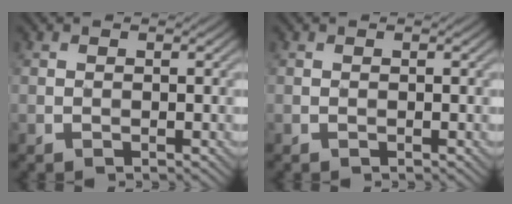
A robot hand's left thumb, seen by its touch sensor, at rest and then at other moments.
{"total": 0.0}